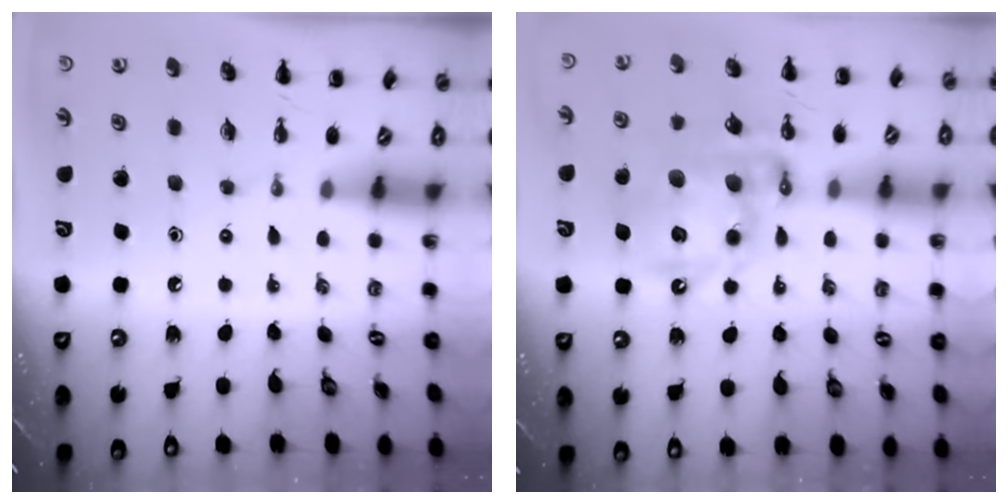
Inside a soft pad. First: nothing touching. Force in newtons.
{"total": 17.5, "press": 17.2, "slide": 3.6}